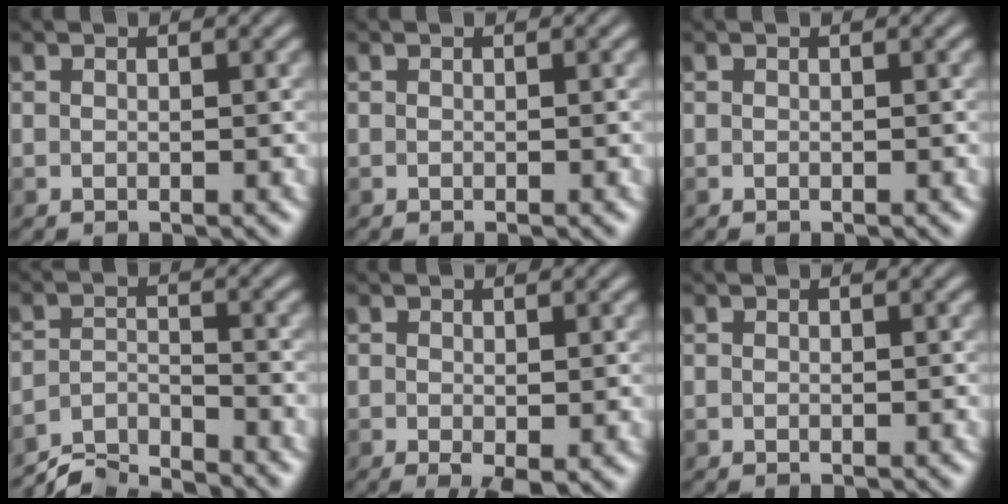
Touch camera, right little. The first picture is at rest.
{"total": 0.0}
{"total": 0.0}
{"total": 5.3, "force": [-5.3, 0.2, 0.2], "torque": [-0.010, -0.003, -0.107]}
{"total": 2.4, "force": [-0.6, 0.8, 2.2], "torque": [-0.036, -0.010, -0.007]}
{"total": 0.0}